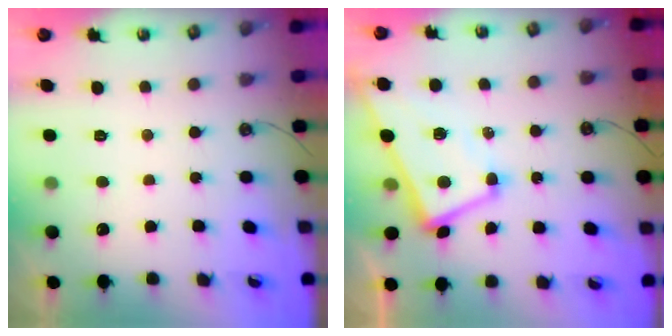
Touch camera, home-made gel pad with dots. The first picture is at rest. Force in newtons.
{"total": 1.1, "press": 0.7, "slide": 0.9}